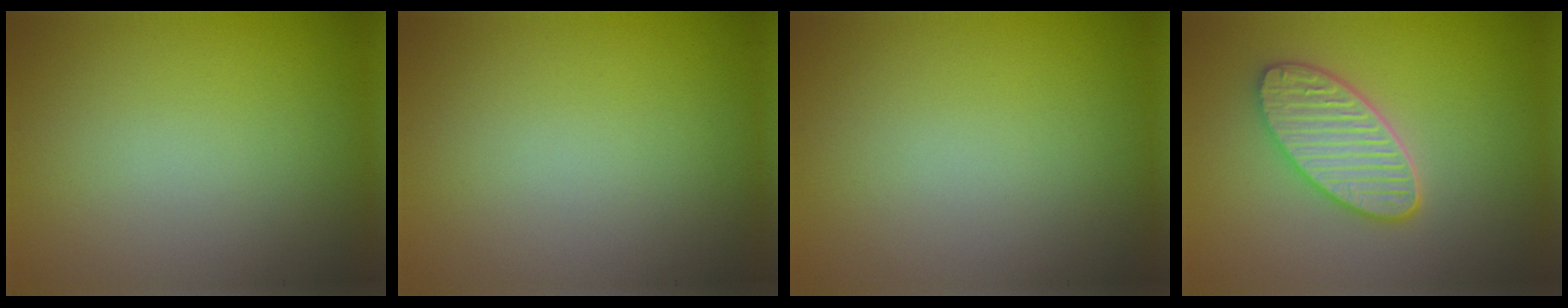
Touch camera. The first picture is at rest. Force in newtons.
{"total": 0.0}
{"total": 0.0}
{"total": 4.7, "press": 4.2, "slide": 2.1}